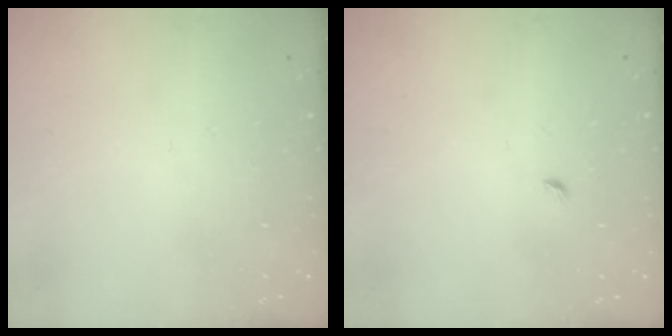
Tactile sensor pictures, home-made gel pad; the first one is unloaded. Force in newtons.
{"total": 2.7, "press": 2.6, "slide": 0.6}